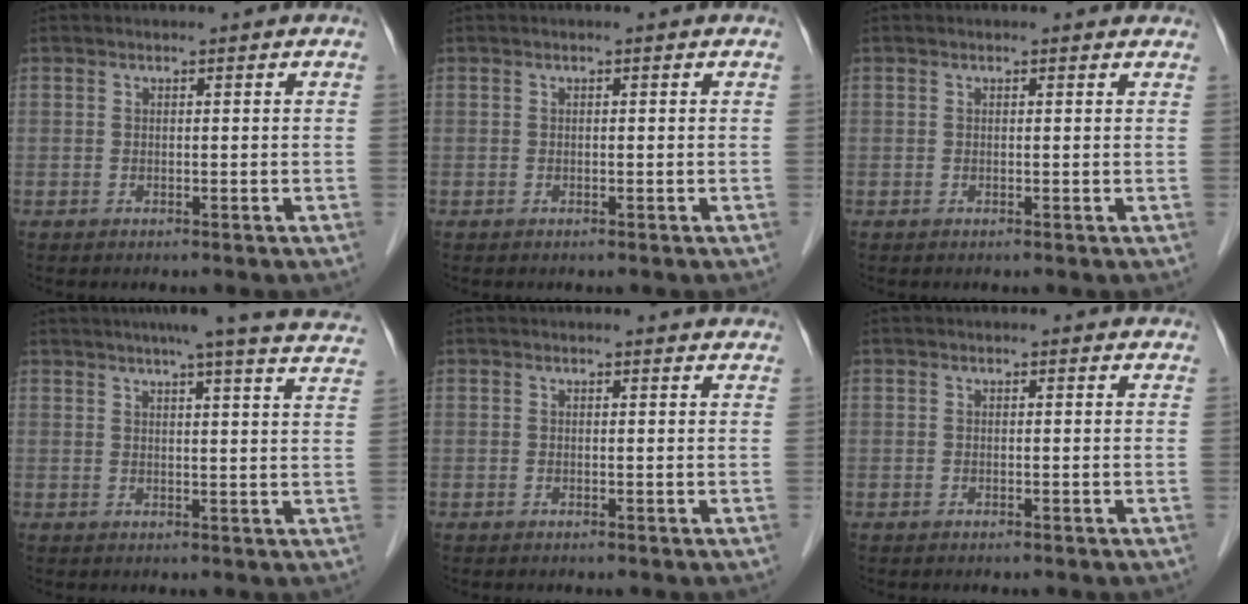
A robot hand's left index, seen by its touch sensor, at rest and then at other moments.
{"total": 0.0}
{"total": 1.1, "force": [1.0, 0.5, 0.2], "torque": [-0.007, -0.002, 0.000]}
{"total": 18.7, "force": [16.8, 0.3, 8.2], "torque": [-0.105, -0.020, 0.185]}
{"total": 2.2, "force": [2.2, 0.4, 0.3], "torque": [-0.009, -0.004, 0.012]}
{"total": 0.6, "force": [0.5, 0.4, 0.1], "torque": [-0.005, -0.002, -0.003]}